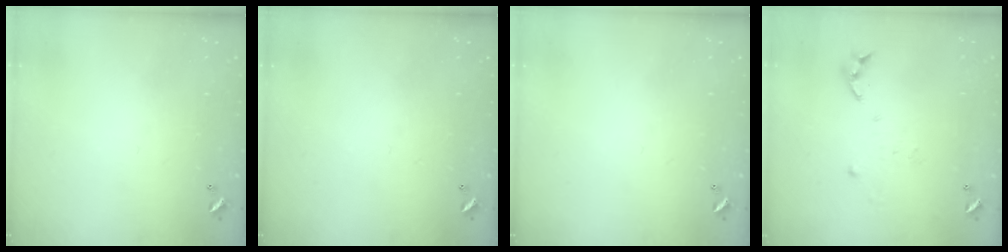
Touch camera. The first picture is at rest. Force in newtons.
{"total": 0.0}
{"total": 0.0}
{"total": 6.3, "press": 6.3, "slide": 0.6}